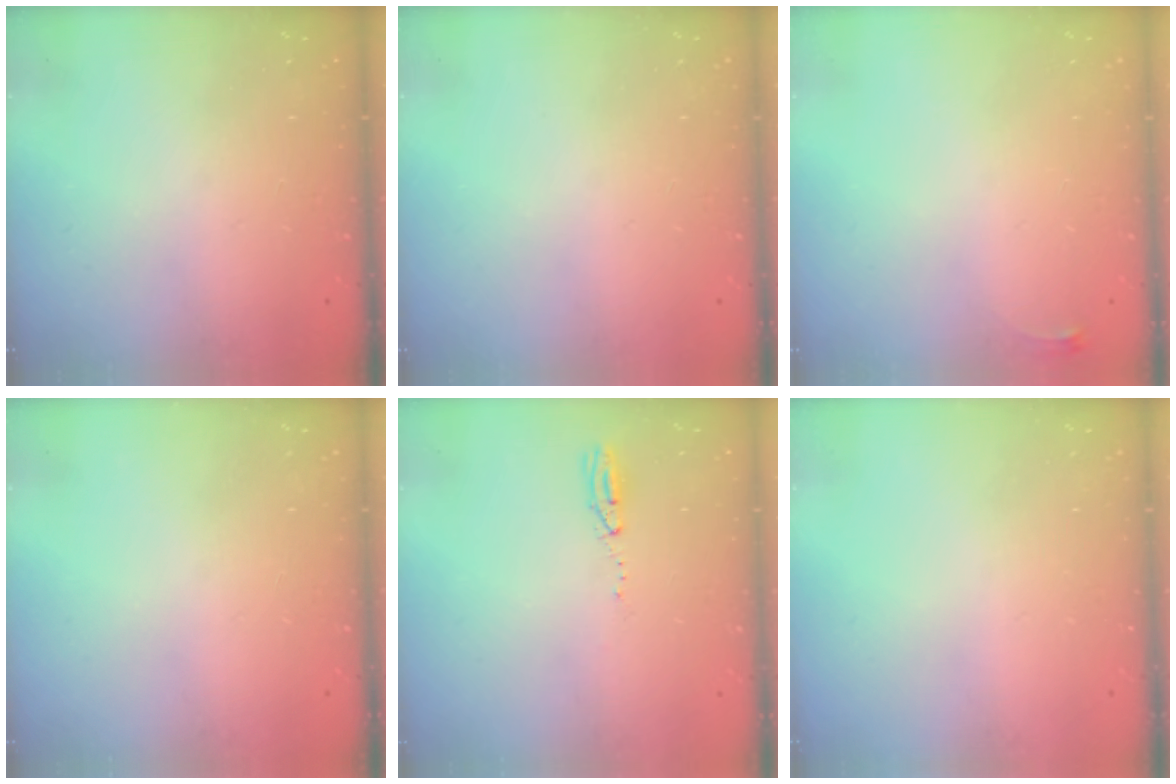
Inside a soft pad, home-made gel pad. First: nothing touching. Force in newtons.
{"total": 12.1, "press": 3.1, "slide": 11.7}
{"total": 2.6, "press": 2.6, "slide": 0.6}
{"total": 0.0}
{"total": 14.6, "press": 5.0, "slide": 13.7}
{"total": 0.0}